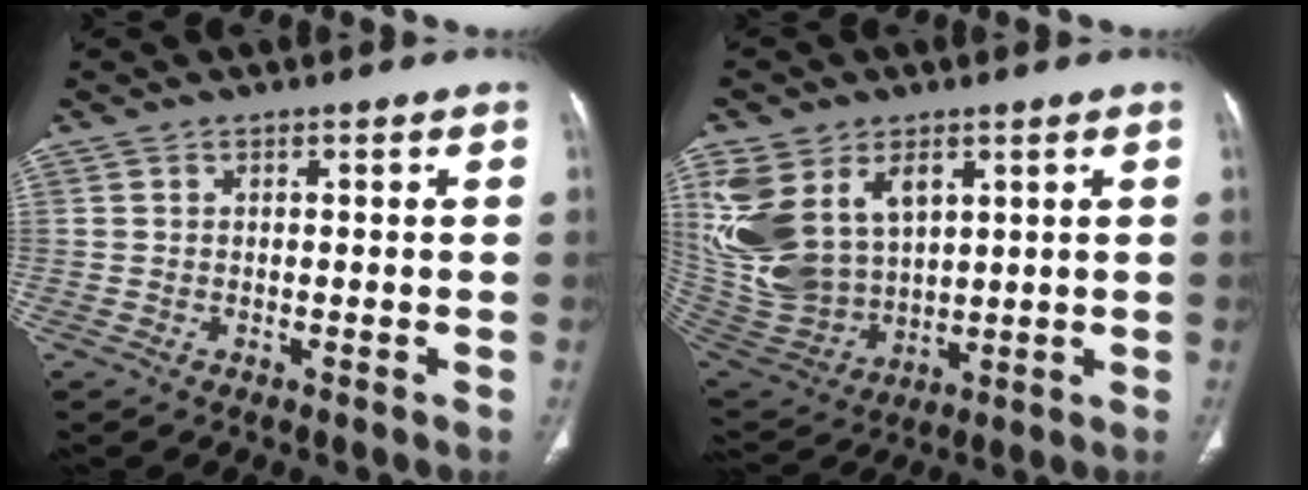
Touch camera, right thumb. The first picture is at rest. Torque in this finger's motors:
{"motor_torque": [0.32, 0.45, 1.10, 1.15, 0.21]}